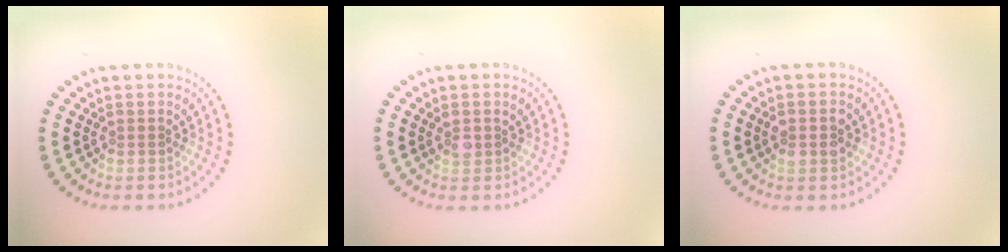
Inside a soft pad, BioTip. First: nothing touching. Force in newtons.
{"total": 0.9, "press": 0.8, "slide": 0.4}
{"total": 2.3, "press": 2.3, "slide": 0.2}